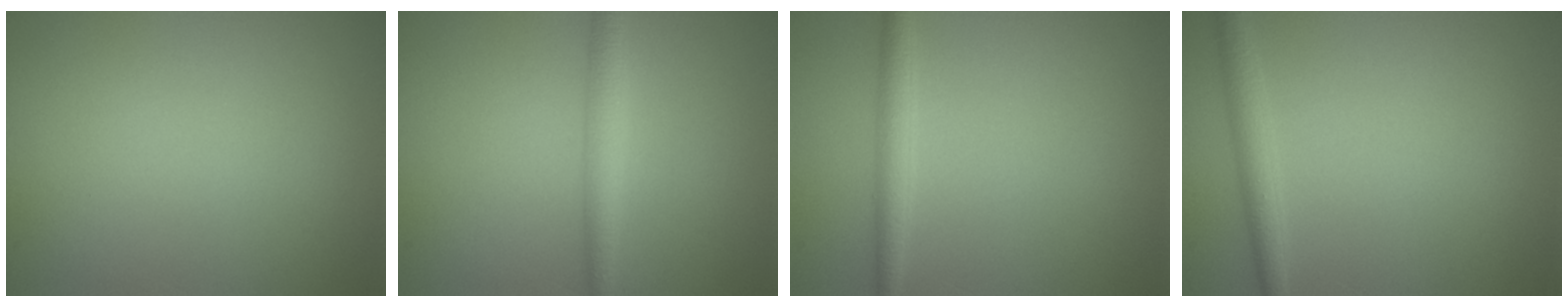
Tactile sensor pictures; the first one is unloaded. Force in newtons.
{"total": 2.5, "press": 2.5, "slide": 0.1}
{"total": 2.1, "press": 2.1, "slide": 0.0}
{"total": 2.3, "press": 2.2, "slide": 0.1}